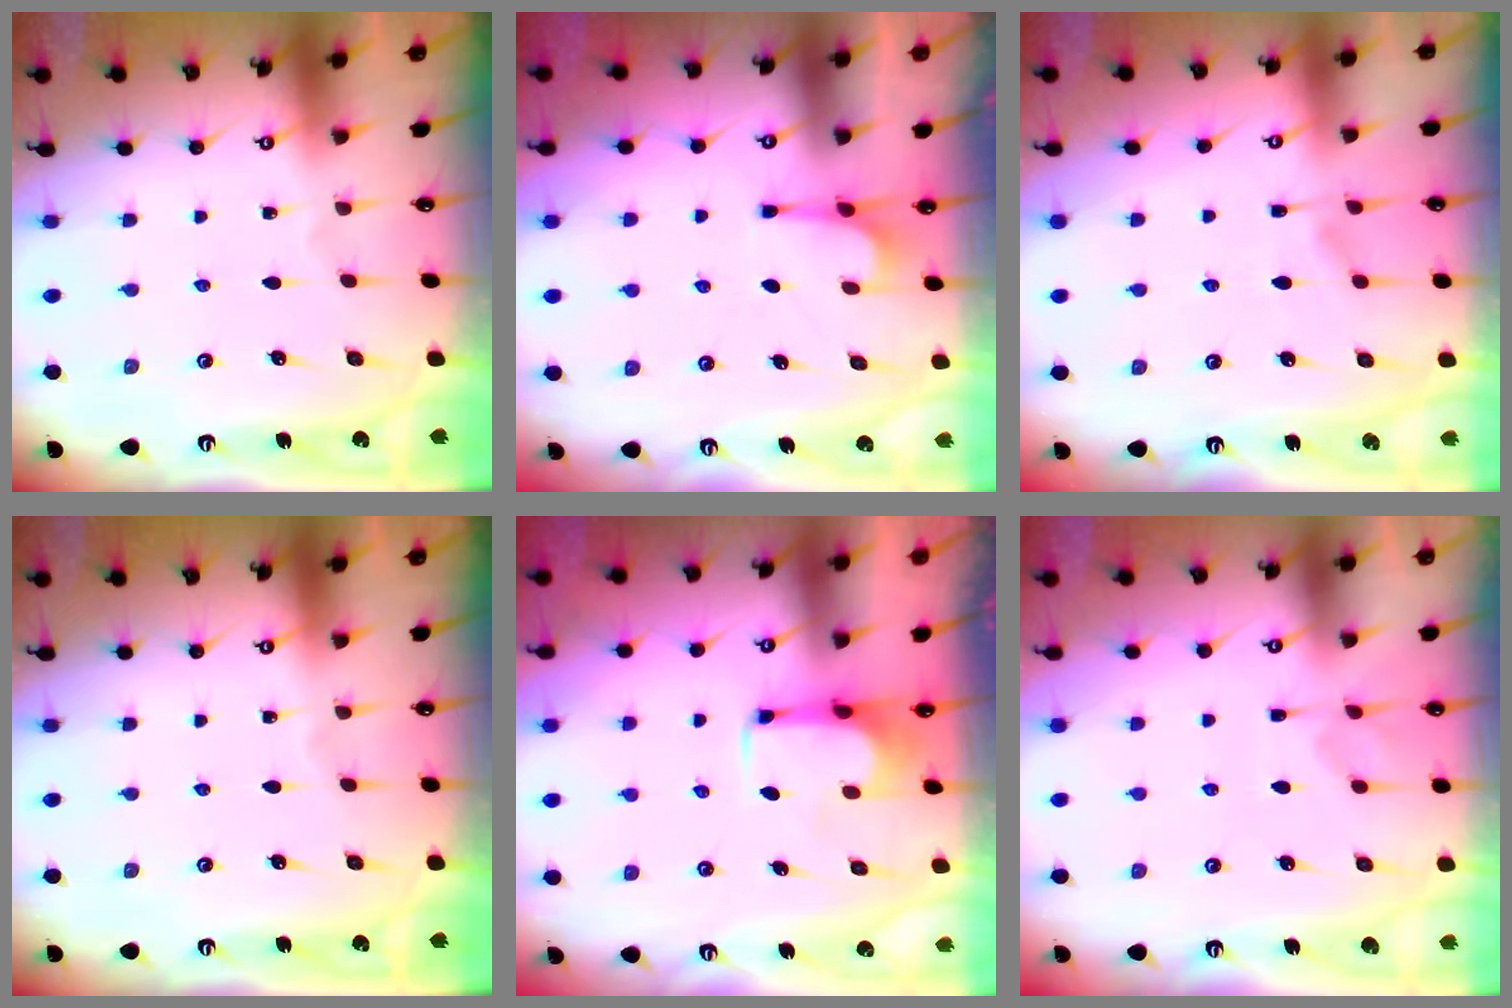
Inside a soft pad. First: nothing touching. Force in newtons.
{"total": 2.1, "press": 1.9, "slide": 0.8}
{"total": 1.3, "press": 0.3, "slide": 1.2}
{"total": 0.0}
{"total": 0.8, "press": 0.1, "slide": 0.8}
{"total": 3.9, "press": 3.8, "slide": 1.2}